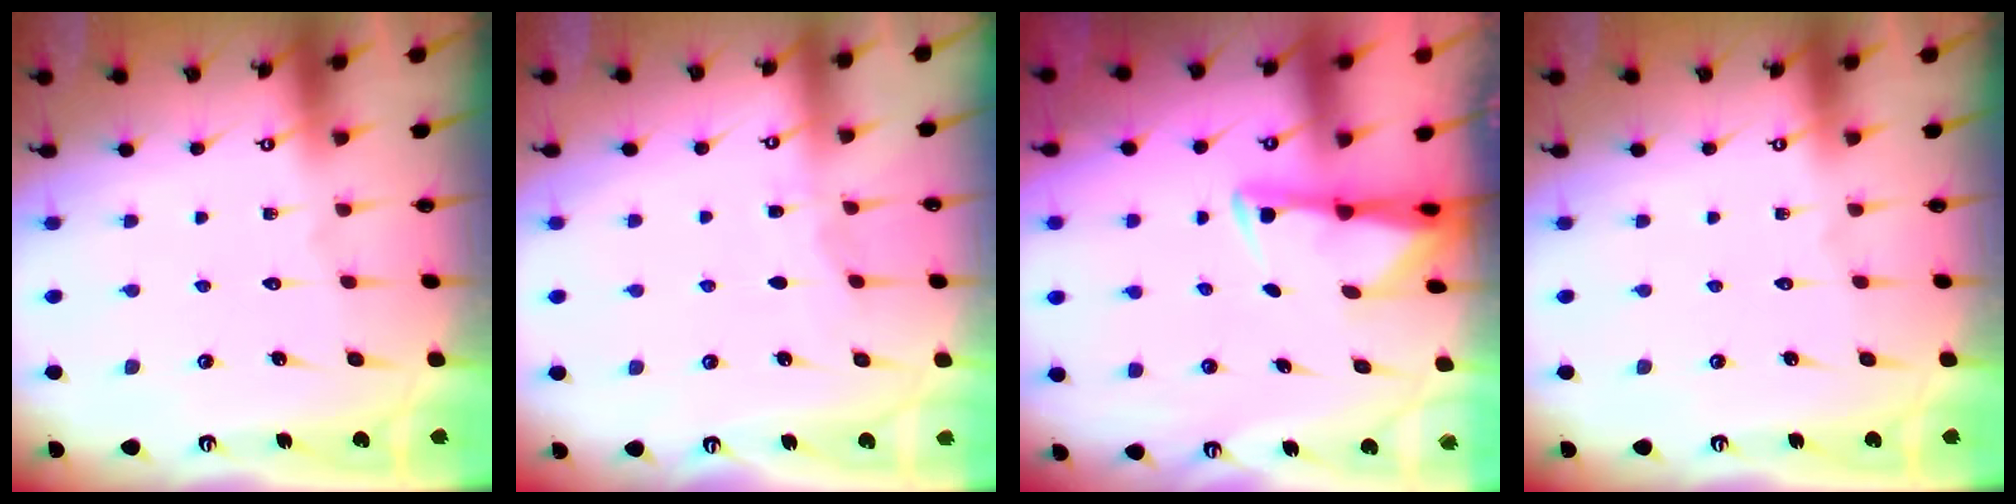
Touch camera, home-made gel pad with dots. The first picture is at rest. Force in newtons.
{"total": 3.4, "press": 3.4, "slide": 0.5}
{"total": 3.1, "press": 3.1, "slide": 0.6}
{"total": 0.0}